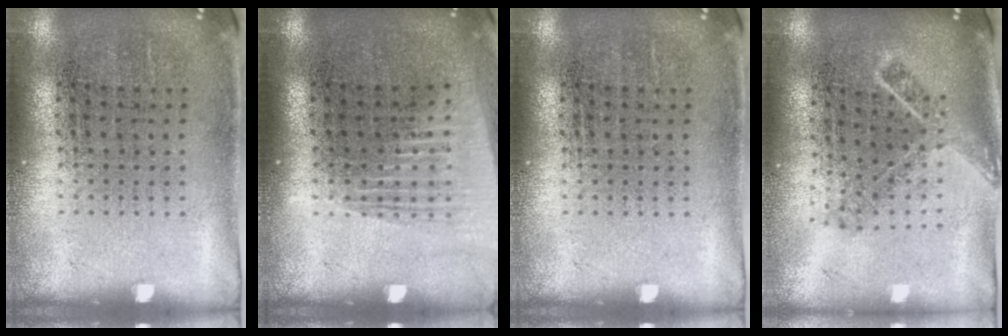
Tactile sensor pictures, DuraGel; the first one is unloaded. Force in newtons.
{"total": 1.4, "press": 1.2, "slide": 0.7}
{"total": 0.0}
{"total": 1.8, "press": 1.3, "slide": 1.2}